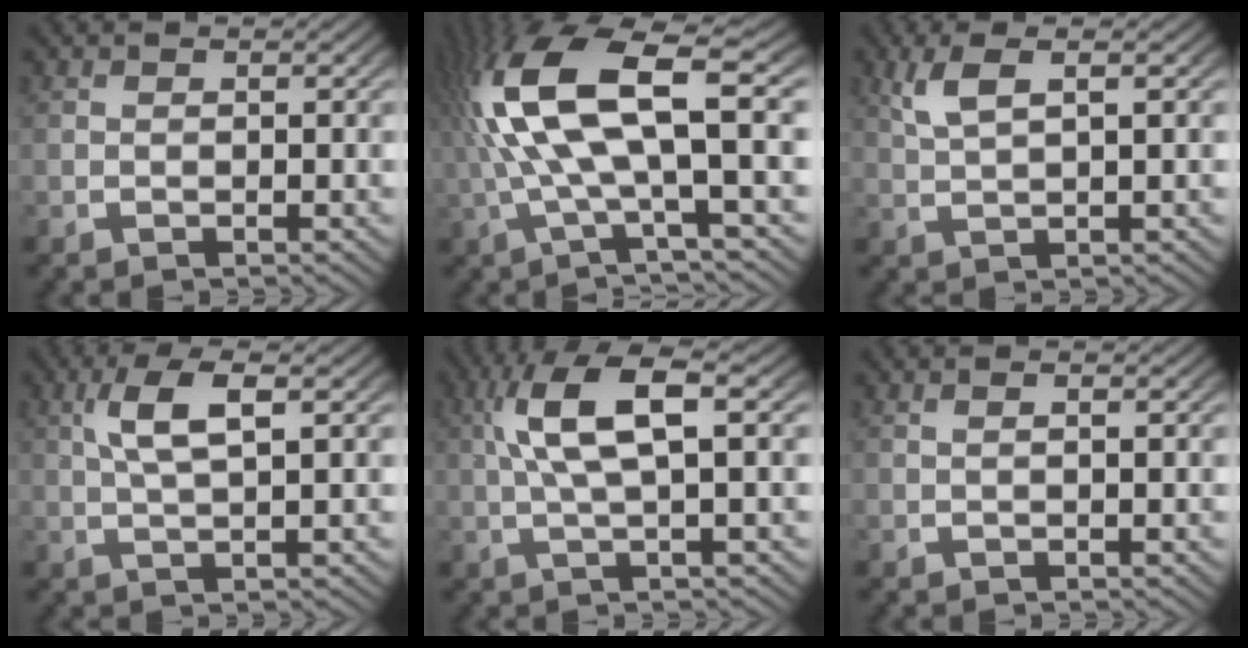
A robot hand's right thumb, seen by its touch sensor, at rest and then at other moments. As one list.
[{"total": 11.8, "force": [1.4, 5.1, 10.5], "torque": [-0.227, -0.004, 0.026]}, {"total": 3.3, "force": [1.7, 1.0, 2.6], "torque": [-0.061, 0.006, 0.037]}, {"total": 4.7, "force": [1.6, 1.4, 4.1], "torque": [-0.085, 0.008, 0.032]}, {"total": 7.0, "force": [1.5, 2.5, 6.3], "torque": [-0.144, 0.005, 0.028]}, {"total": 0.6, "force": [0.1, -0.1, 0.6], "torque": [-0.015, 0.001, 0.004]}]